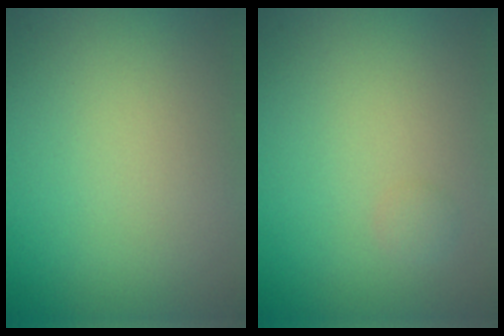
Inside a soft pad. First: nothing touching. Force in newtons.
{"total": 0.6, "press": 0.6, "slide": 0.0}